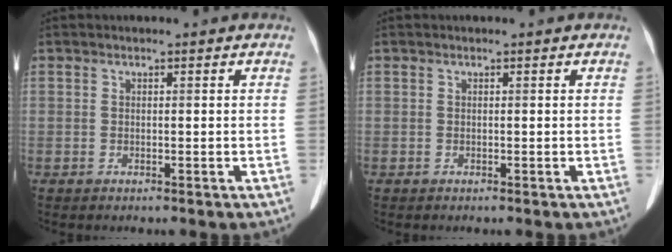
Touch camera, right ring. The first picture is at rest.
{"total": 0.0}